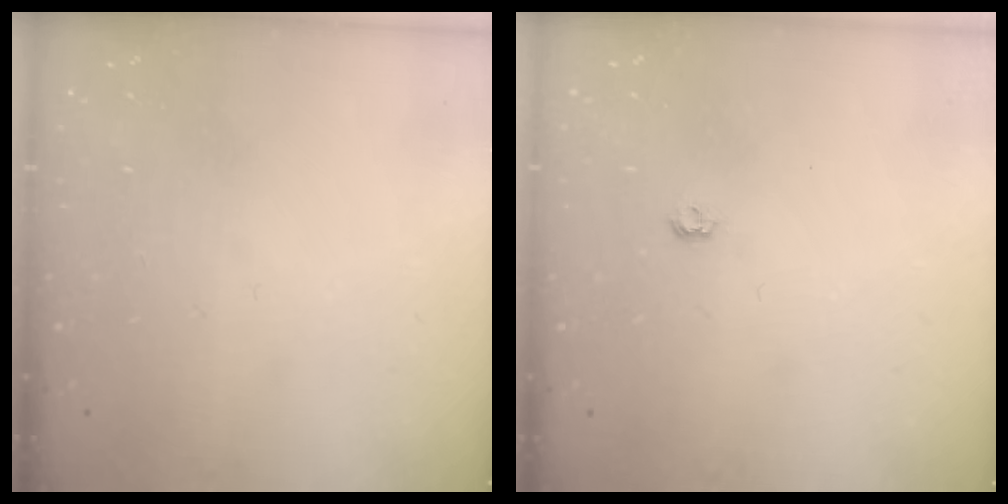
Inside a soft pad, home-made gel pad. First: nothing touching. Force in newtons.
{"total": 3.9, "press": 3.8, "slide": 0.5}